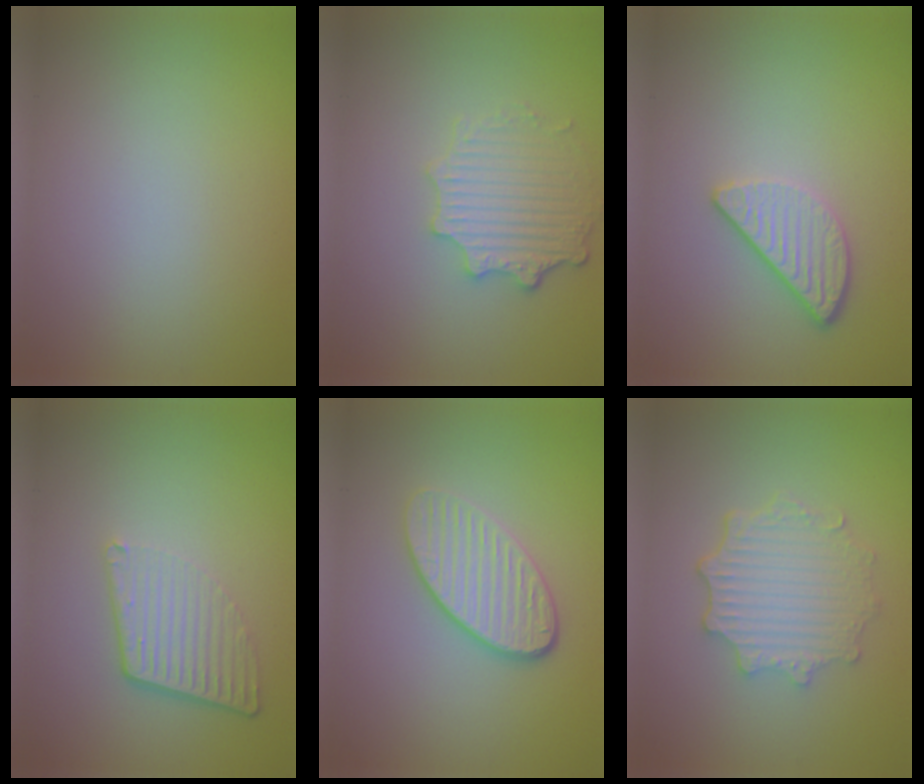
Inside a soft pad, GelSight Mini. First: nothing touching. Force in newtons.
{"total": 4.1, "press": 3.3, "slide": 2.4}
{"total": 3.3, "press": 2.7, "slide": 1.8}
{"total": 4.1, "press": 2.7, "slide": 3.1}
{"total": 4.1, "press": 3.3, "slide": 2.4}
{"total": 4.6, "press": 3.7, "slide": 2.7}